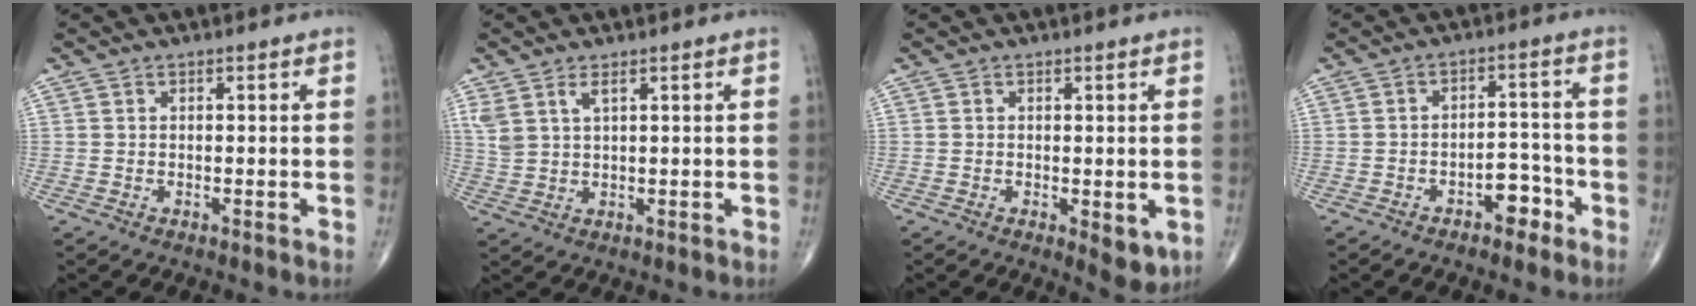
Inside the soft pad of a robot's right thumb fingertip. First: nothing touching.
{"total": 3.9, "force": [2.3, 1.4, 2.9], "torque": [-0.067, -0.005, 0.054]}
{"total": 4.1, "force": [-0.9, 1.8, 3.6], "torque": [-0.039, -0.011, -0.007]}
{"total": 5.3, "force": [-3.0, 3.0, 3.2], "torque": [-0.025, 0.032, -0.046]}